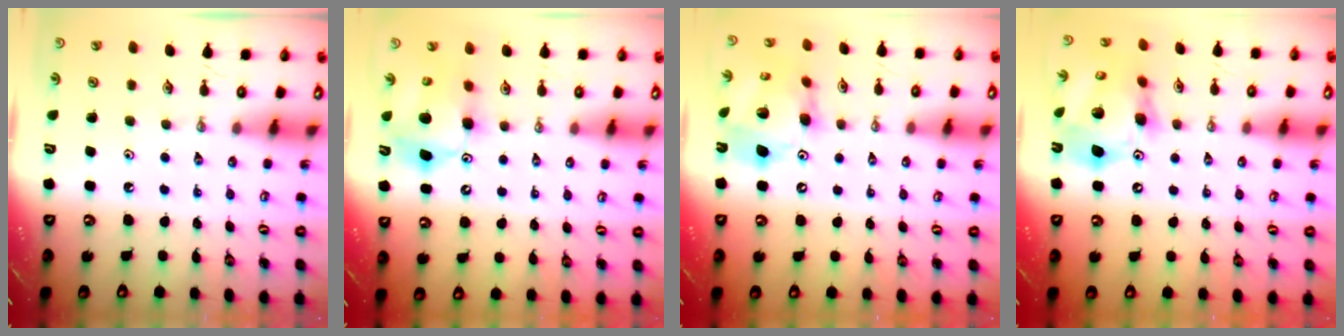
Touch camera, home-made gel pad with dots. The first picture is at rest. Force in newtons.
{"total": 11.6, "press": 11.4, "slide": 2.5}
{"total": 14.9, "press": 14.8, "slide": 1.4}
{"total": 16.8, "press": 16.7, "slide": 1.8}